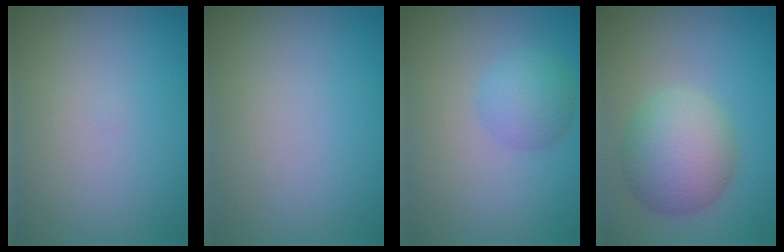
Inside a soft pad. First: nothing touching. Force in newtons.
{"total": 0.0}
{"total": 3.0, "press": 2.9, "slide": 0.2}
{"total": 6.3, "press": 6.3, "slide": 0.2}